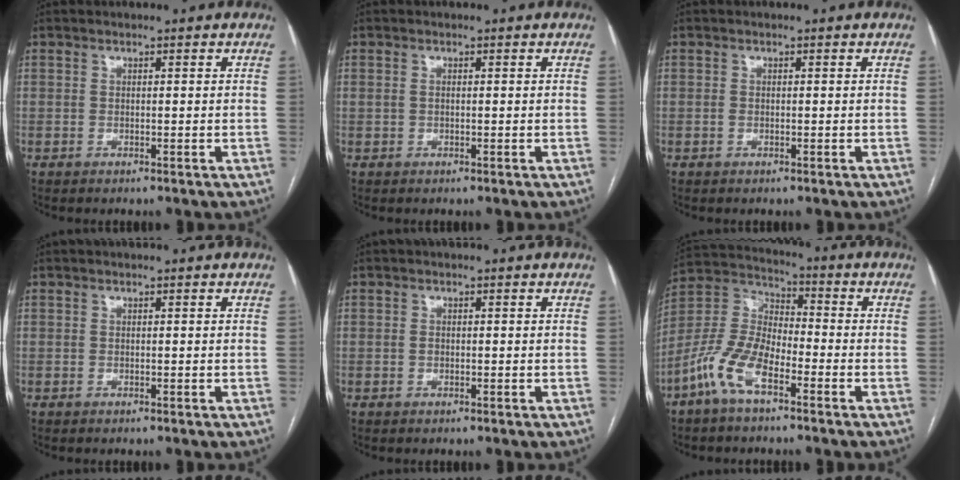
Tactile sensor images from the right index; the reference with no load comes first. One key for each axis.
{"total": 0.9, "fx": 0.0, "fy": 0.6, "fz": 0.7, "tx": -0.021, "ty": 0.011, "tz": 0.003}
{"total": 0.6, "fx": -0.2, "fy": 0.4, "fz": 0.5, "tx": -0.012, "ty": 0.000, "tz": -0.003}
{"total": 0.0}
{"total": 0.9, "fx": -0.2, "fy": 0.6, "fz": 0.6, "tx": -0.012, "ty": 0.002, "tz": -0.003}
{"total": 10.6, "fx": -5.8, "fy": 4.0, "fz": 7.9, "tx": -0.191, "ty": 0.008, "tz": -0.120}